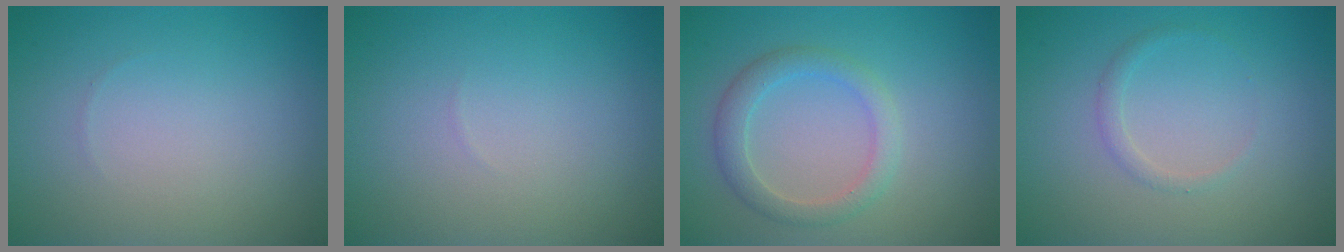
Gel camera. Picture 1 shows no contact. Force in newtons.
{"total": 0.0}
{"total": 2.8, "press": 2.8, "slide": 0.1}
{"total": 1.0, "press": 1.0, "slide": 0.0}